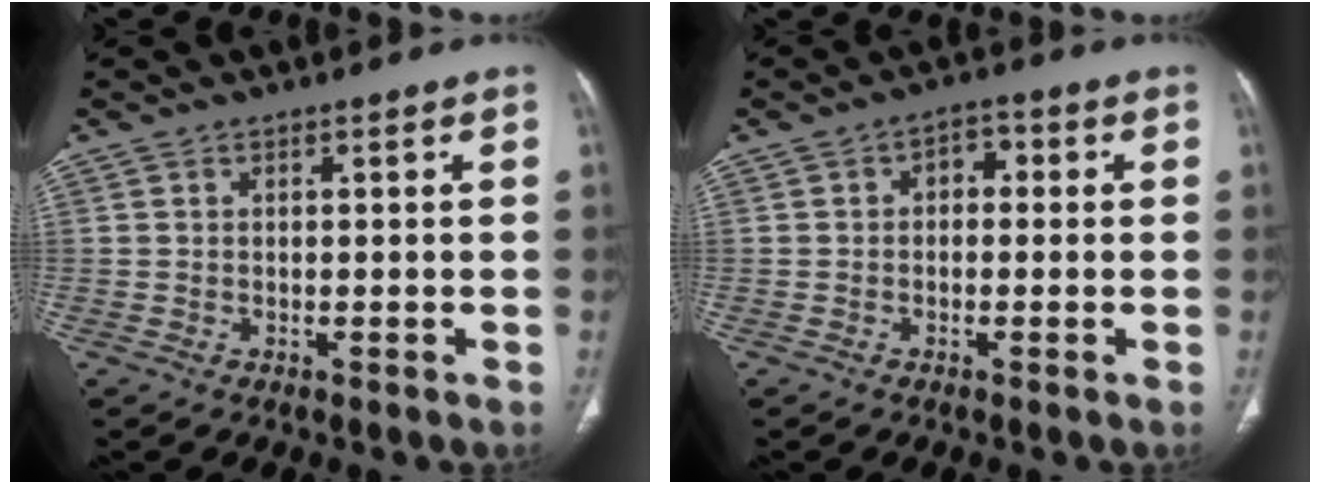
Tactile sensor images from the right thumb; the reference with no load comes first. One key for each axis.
{"total": 3.6, "fx": 0.2, "fy": 2.5, "fz": 2.5, "tx": -0.019, "ty": 0.012, "tz": -0.006}